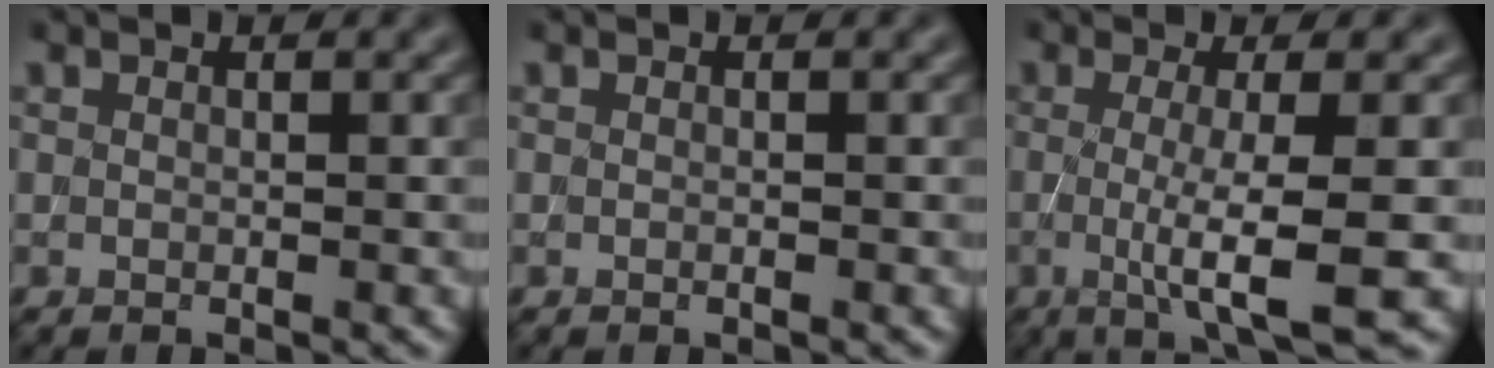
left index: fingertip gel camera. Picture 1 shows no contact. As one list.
[{"total": 0.0}, {"total": 6.5, "force": [-0.8, 1.3, 6.3], "torque": [-0.103, -0.011, -0.015]}]